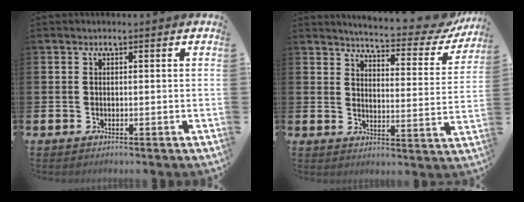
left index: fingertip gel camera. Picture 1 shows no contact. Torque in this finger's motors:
{"motor_torque": [1.08, -1.06, 0.48, 0.05]}